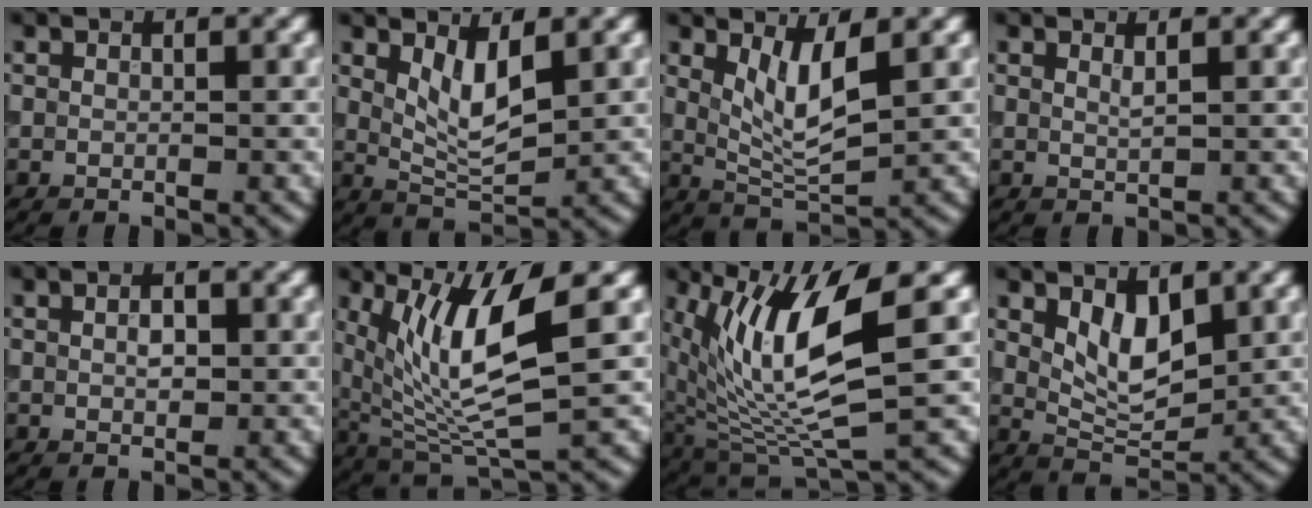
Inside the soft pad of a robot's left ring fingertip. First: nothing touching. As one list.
[{"total": 4.1, "force": [1.5, 1.4, 3.5], "torque": [-0.075, -0.011, 0.032]}, {"total": 4.4, "force": [1.5, 1.1, 4.0], "torque": [-0.081, -0.010, 0.036]}, {"total": 1.0, "force": [0.6, 0.3, 0.8], "torque": [-0.007, -0.002, 0.009]}, {"total": 1.5, "force": [0.3, 0.7, 1.2], "torque": [-0.024, 0.001, 0.006]}, {"total": 8.5, "force": [2.7, 2.2, 7.8], "torque": [-0.157, -0.008, 0.056]}, {"total": 9.8, "force": [2.6, 3.0, 9.0], "torque": [-0.182, -0.014, 0.054]}, {"total": 4.4, "force": [1.5, 2.1, 3.5], "torque": [-0.066, -0.007, 0.030]}]